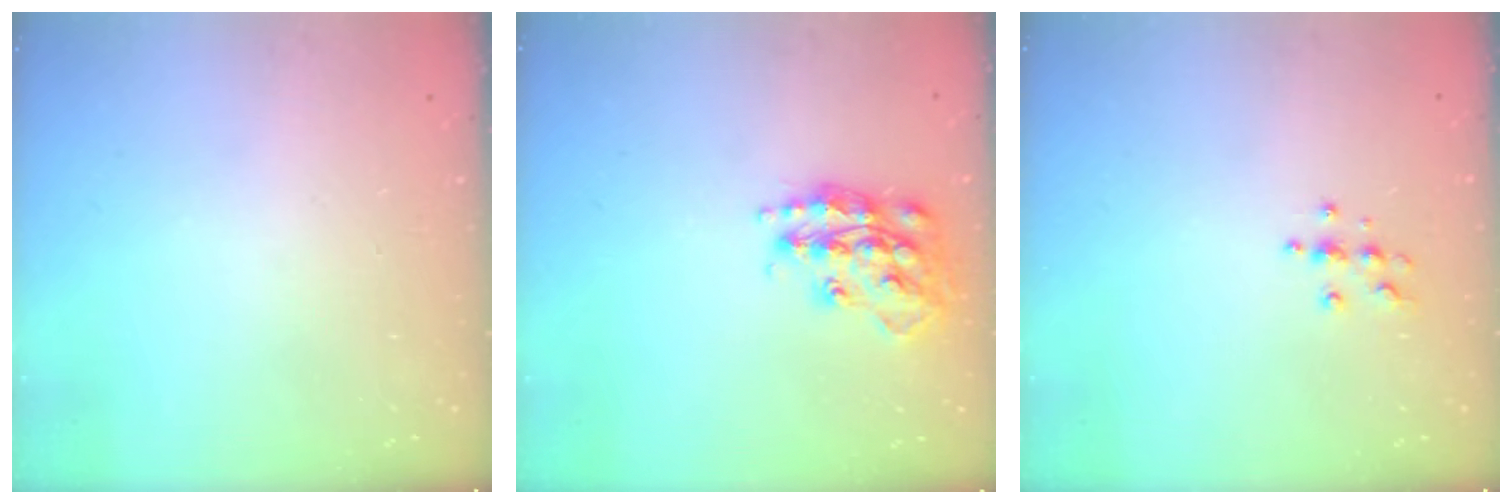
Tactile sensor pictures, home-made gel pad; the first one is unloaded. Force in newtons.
{"total": 17.5, "press": 17.4, "slide": 1.1}
{"total": 5.6, "press": 5.5, "slide": 0.7}